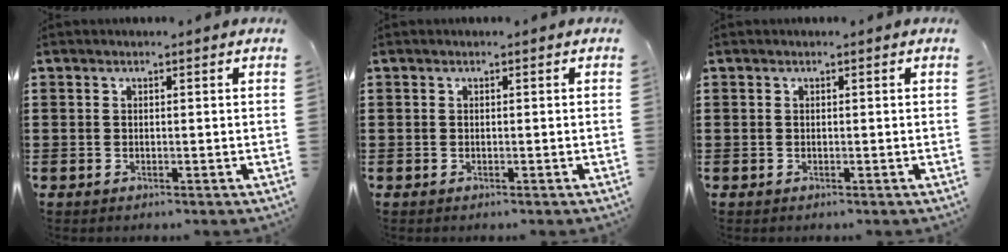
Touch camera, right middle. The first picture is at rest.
{"total": 0.0}
{"total": 0.0}